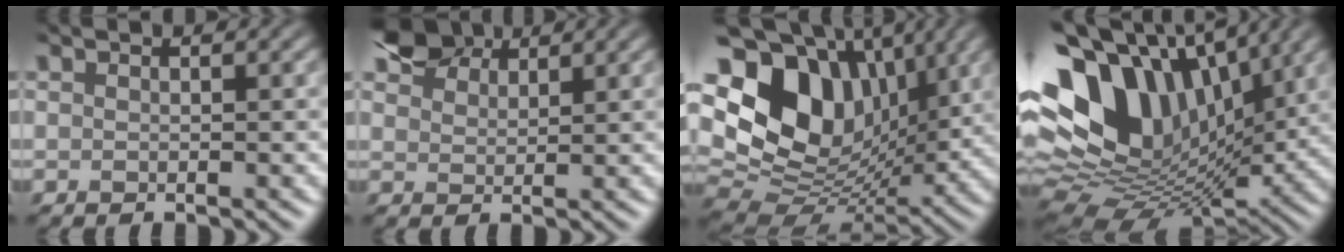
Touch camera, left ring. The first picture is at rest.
{"total": 4.3, "force": [3.3, 2.1, 1.7], "torque": [-0.038, 0.013, 0.051]}
{"total": 16.1, "force": [3.1, 11.7, 10.6], "torque": [-0.217, 0.001, 0.066]}
{"total": 13.8, "force": [4.1, 8.4, 10.1], "torque": [-0.199, 0.019, 0.062]}